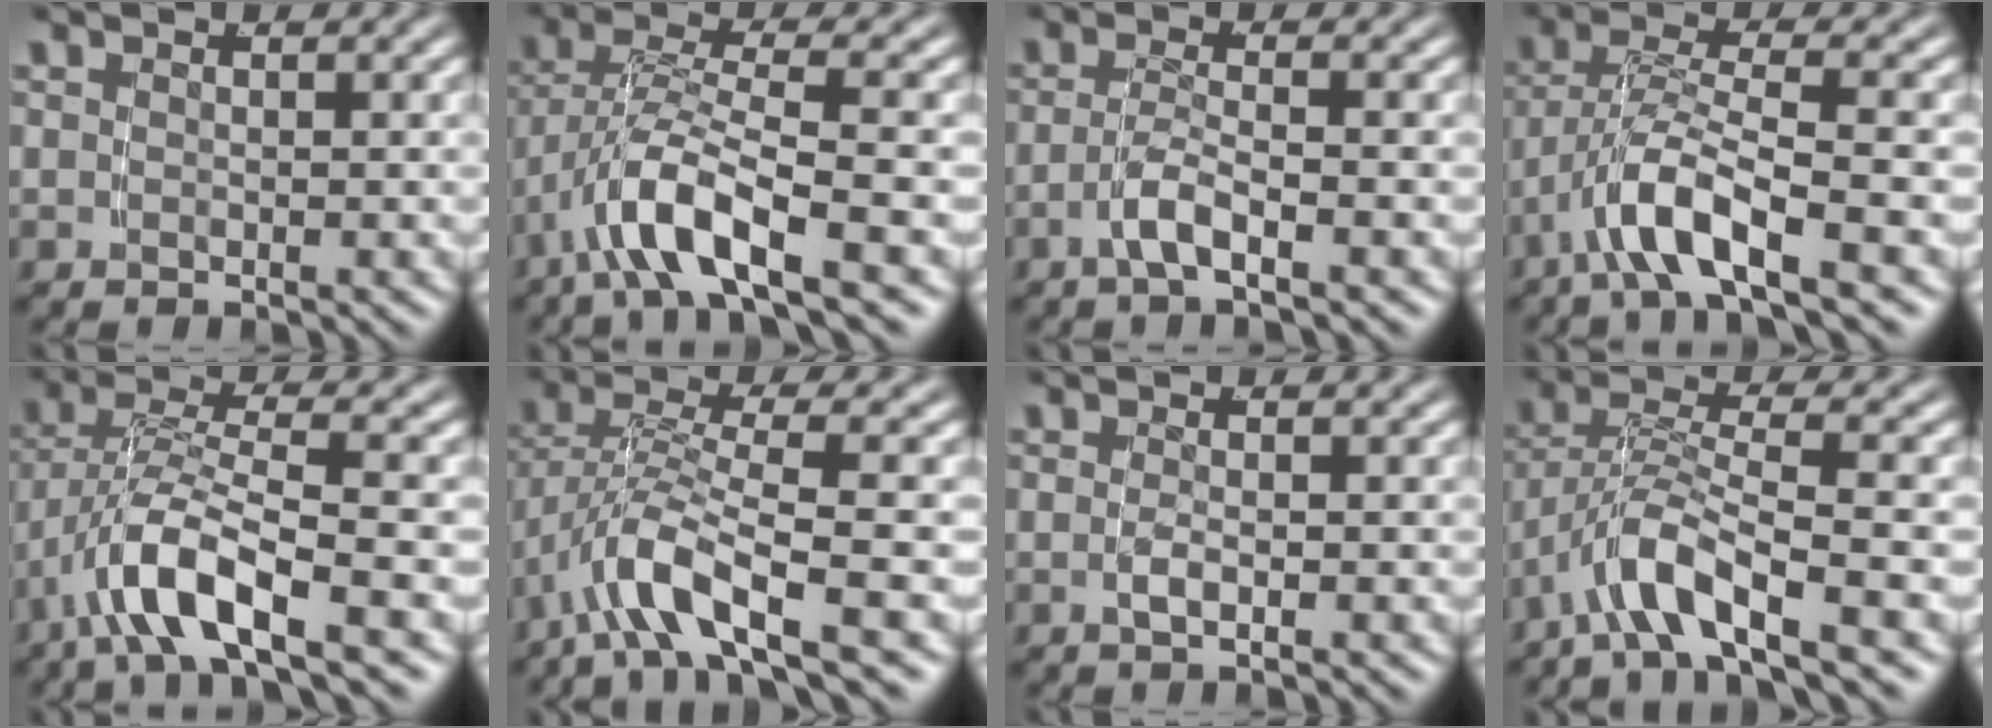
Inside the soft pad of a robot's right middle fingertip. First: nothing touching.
{"total": 5.2, "force": [-1.8, 1.6, 4.6], "torque": [-0.104, -0.017, -0.019]}
{"total": 2.4, "force": [-1.6, -0.3, 1.8], "torque": [-0.032, -0.005, -0.027]}
{"total": 4.5, "force": [-1.9, 1.0, 4.0], "torque": [-0.087, -0.012, -0.023]}
{"total": 5.4, "force": [-1.7, 1.8, 4.8], "torque": [-0.104, -0.017, -0.017]}
{"total": 5.2, "force": [-2.0, 1.7, 4.5], "torque": [-0.112, -0.022, -0.017]}
{"total": 1.1, "force": [-0.6, -0.5, 0.8], "torque": [-0.016, -0.004, -0.005]}
{"total": 4.8, "force": [-1.9, 1.9, 4.0], "torque": [-0.097, -0.014, -0.023]}